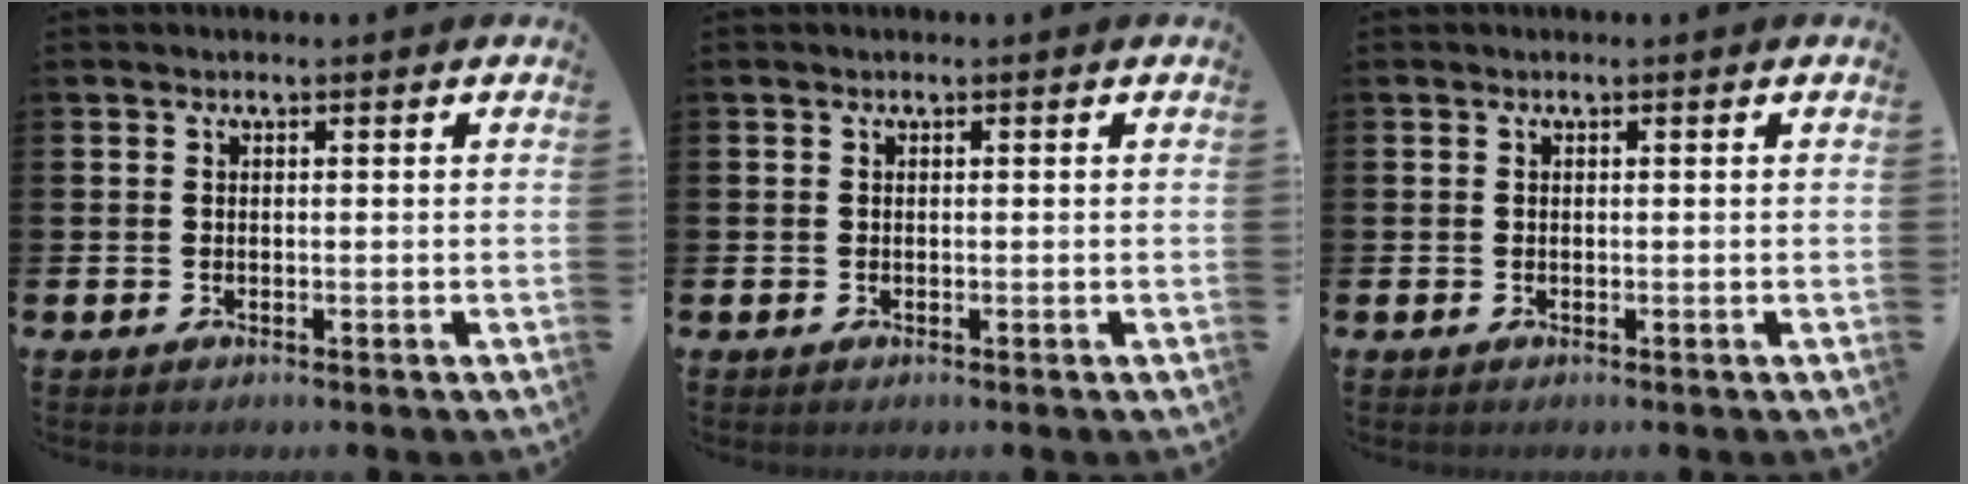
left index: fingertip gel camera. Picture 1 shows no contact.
{"total": 0.0}
{"total": 0.0}